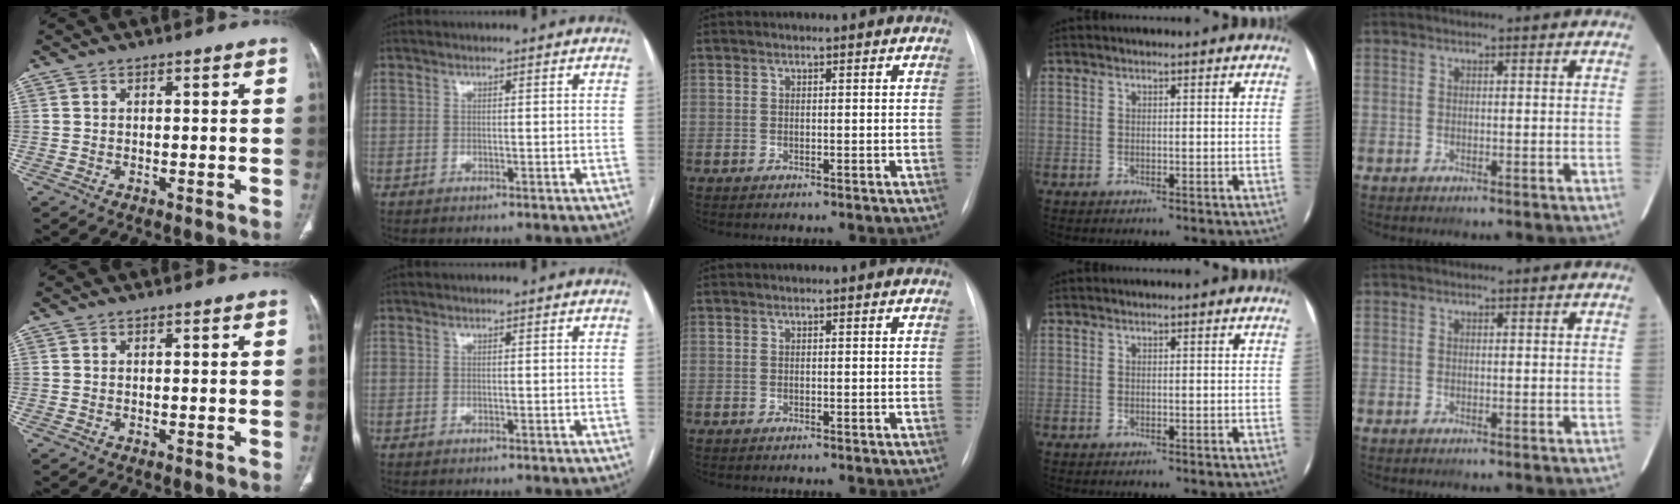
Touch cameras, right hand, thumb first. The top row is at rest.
{}